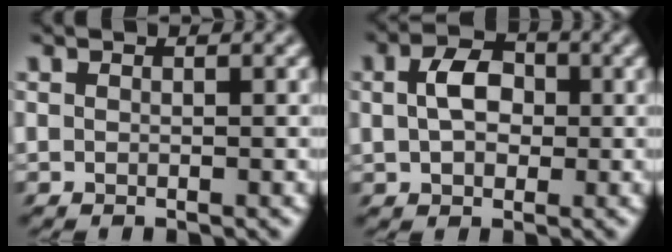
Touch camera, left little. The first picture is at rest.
{"total": 4.0, "force": [0.0, 2.7, 3.0], "torque": [-0.058, 0.008, -0.009]}